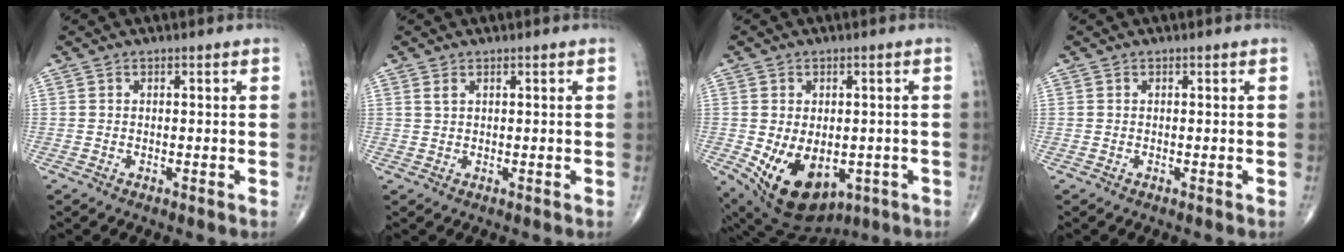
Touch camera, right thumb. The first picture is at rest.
{"total": 1.1, "force": [0.6, 0.5, 0.7], "torque": [-0.014, 0.006, 0.015]}
{"total": 14.7, "force": [-4.2, 9.6, 10.3], "torque": [-0.163, -0.006, -0.040]}
{"total": 0.0}